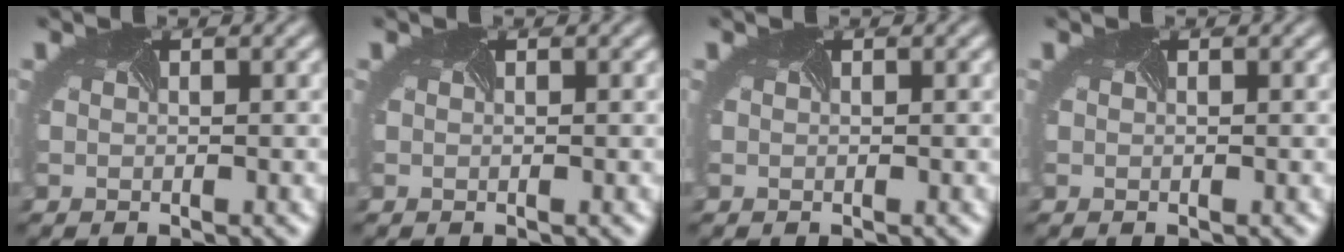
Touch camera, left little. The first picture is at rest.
{"total": 0.0}
{"total": 0.0}
{"total": 0.0}